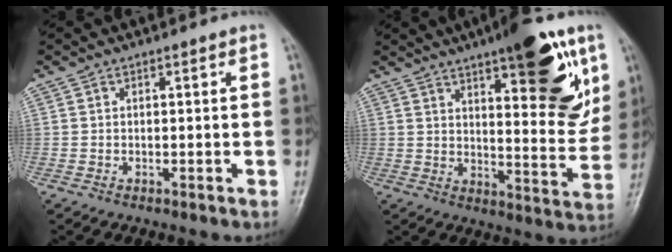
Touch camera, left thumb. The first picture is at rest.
{"total": 19.1, "force": [9.4, 6.0, 15.5], "torque": [-0.171, -0.045, 0.133]}